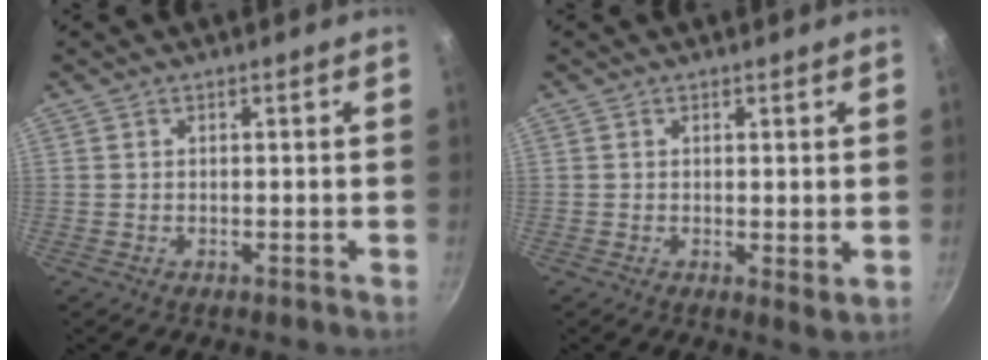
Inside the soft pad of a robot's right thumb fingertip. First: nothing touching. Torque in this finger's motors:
{"motor_torque": [-0.11, -0.12, -0.34, -0.03, 0.09]}